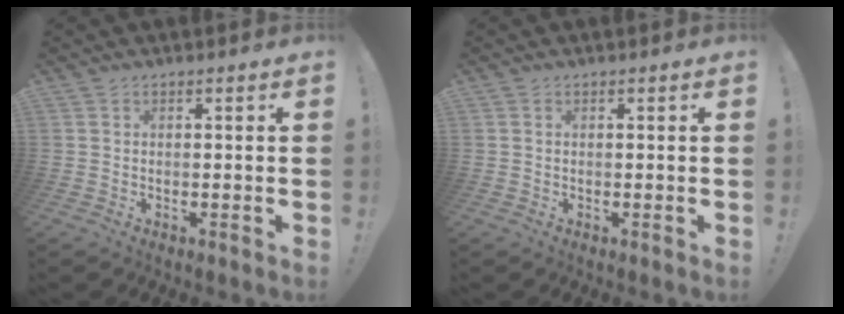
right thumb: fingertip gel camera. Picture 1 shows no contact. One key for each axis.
{"total": 0.0}